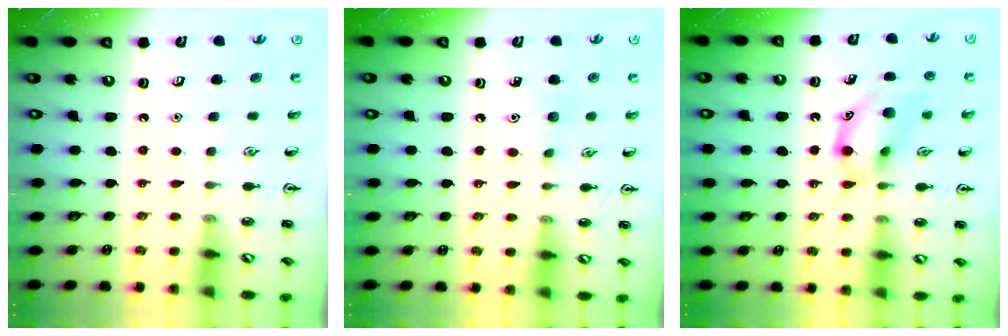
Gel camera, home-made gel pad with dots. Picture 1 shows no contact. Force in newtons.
{"total": 5.8, "press": 5.5, "slide": 1.8}
{"total": 13.4, "press": 13.1, "slide": 2.8}